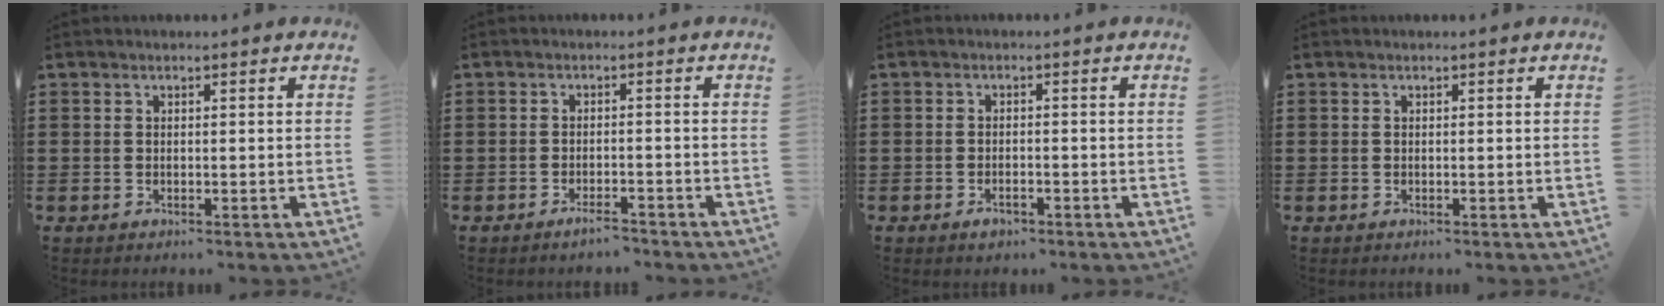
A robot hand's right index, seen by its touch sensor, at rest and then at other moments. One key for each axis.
{"total": 2.2, "fx": -2.0, "fy": 0.4, "fz": 0.8, "tx": -0.017, "ty": 0.003, "tz": -0.037}
{"total": 1.5, "fx": -1.1, "fy": 0.7, "fz": 0.7, "tx": -0.017, "ty": -0.001, "tz": -0.021}
{"total": 0.0}